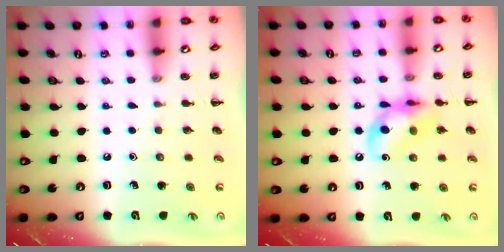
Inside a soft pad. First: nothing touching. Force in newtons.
{"total": 13.6, "press": 13.4, "slide": 2.7}